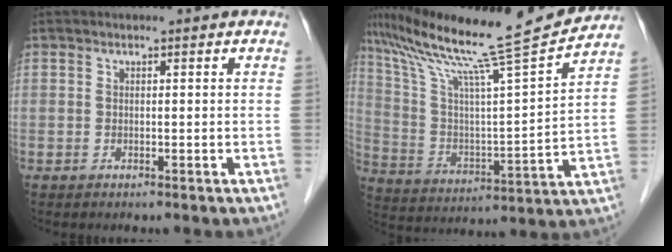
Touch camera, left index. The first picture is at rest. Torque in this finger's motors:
{"motor_torque": [0.67, -1.06, 0.15, 0.03]}